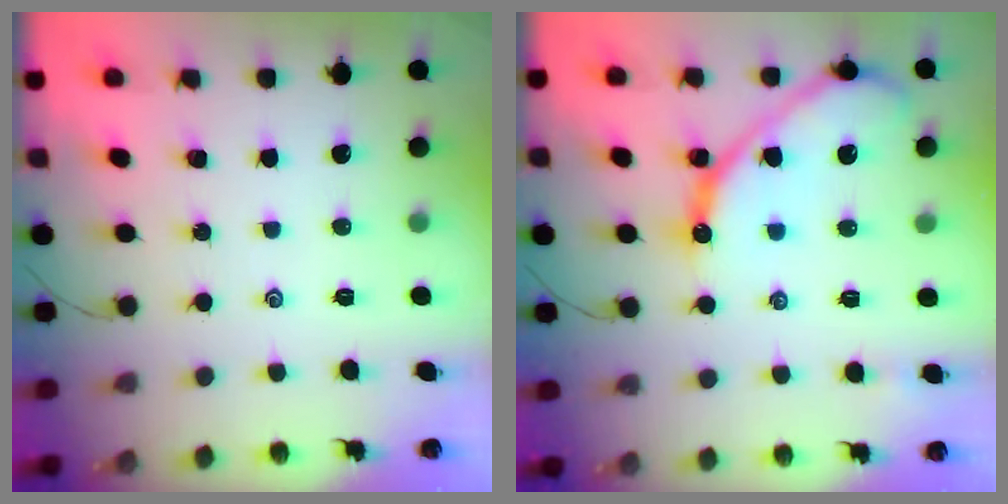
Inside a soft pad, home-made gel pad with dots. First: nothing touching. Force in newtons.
{"total": 12.3, "press": 12.3, "slide": 1.3}